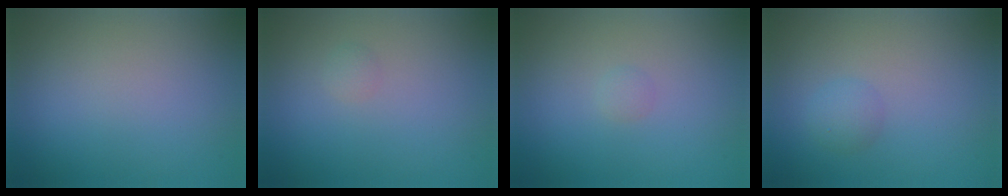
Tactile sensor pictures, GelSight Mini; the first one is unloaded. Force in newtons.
{"total": 0.6, "press": 0.6, "slide": 0.1}
{"total": 0.6, "press": 0.6, "slide": 0.0}
{"total": 1.5, "press": 1.5, "slide": 0.0}